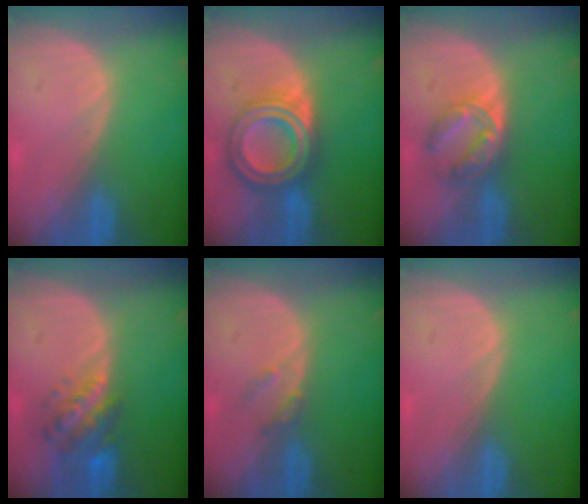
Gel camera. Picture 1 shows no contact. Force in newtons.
{"total": 8.2, "press": 8.2, "slide": 0.6}
{"total": 5.8, "press": 5.5, "slide": 1.8}
{"total": 6.1, "press": 5.9, "slide": 1.7}
{"total": 1.9, "press": 1.9, "slide": 0.1}
{"total": 0.0}